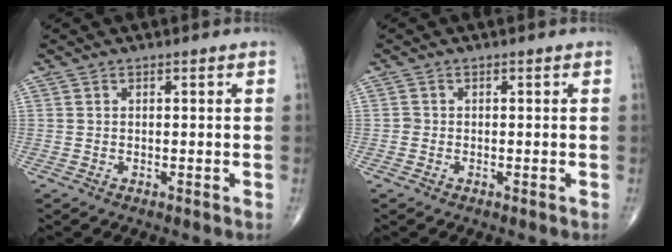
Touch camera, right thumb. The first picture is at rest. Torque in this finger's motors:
{"motor_torque": [0.11, 0.04, 0.12, 0.09, 0.00]}